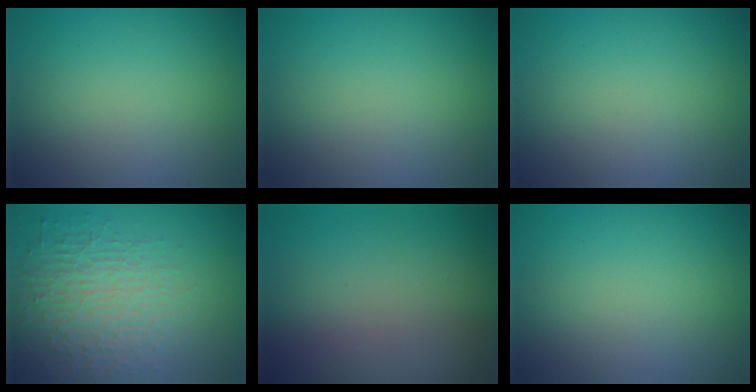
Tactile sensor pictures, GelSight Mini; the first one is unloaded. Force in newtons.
{"total": 0.0}
{"total": 0.0}
{"total": 5.3, "press": 4.6, "slide": 2.5}
{"total": 0.0}
{"total": 0.0}